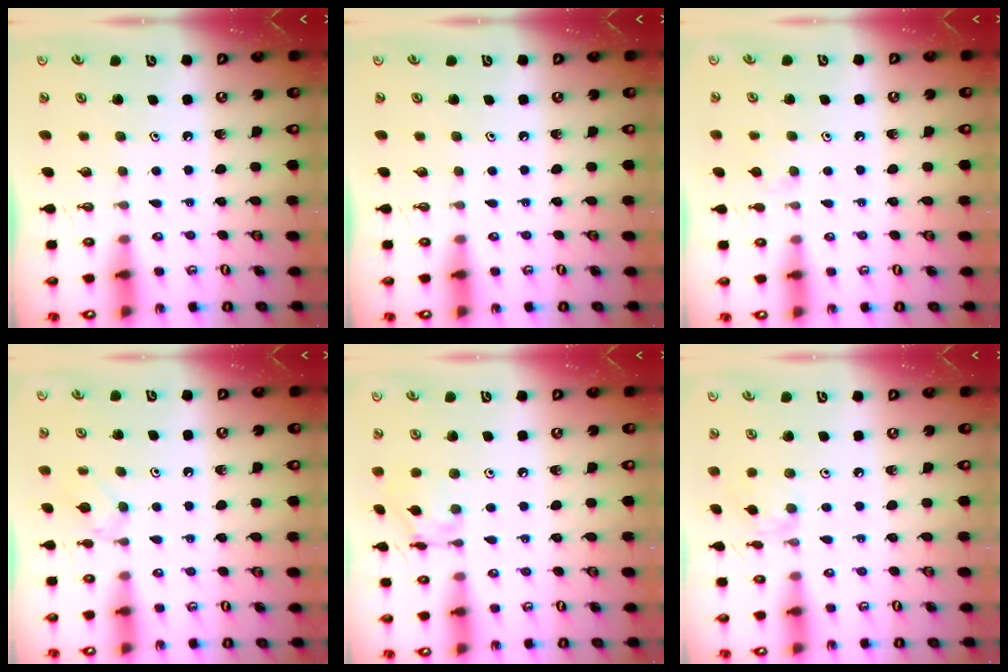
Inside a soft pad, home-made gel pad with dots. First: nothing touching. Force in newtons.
{"total": 0.0}
{"total": 4.2, "press": 4.1, "slide": 0.5}
{"total": 3.5, "press": 3.5, "slide": 0.7}
{"total": 10.2, "press": 10.2, "slide": 0.6}
{"total": 2.4, "press": 2.4, "slide": 0.5}